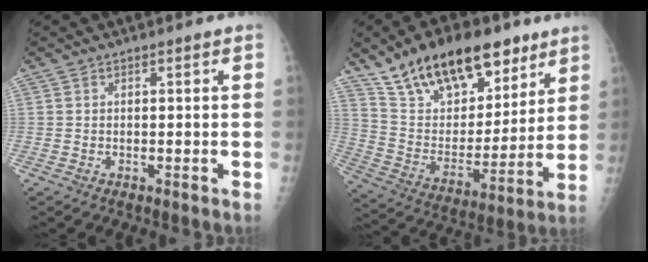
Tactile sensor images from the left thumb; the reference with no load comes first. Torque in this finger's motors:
{"motor_torque": [0.97, 1.01, 1.17, -1.60, 0.22]}